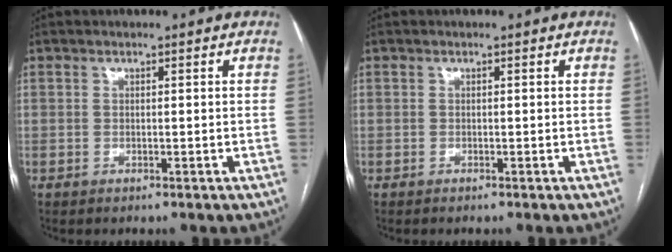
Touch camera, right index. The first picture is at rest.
{"total": 0.0}